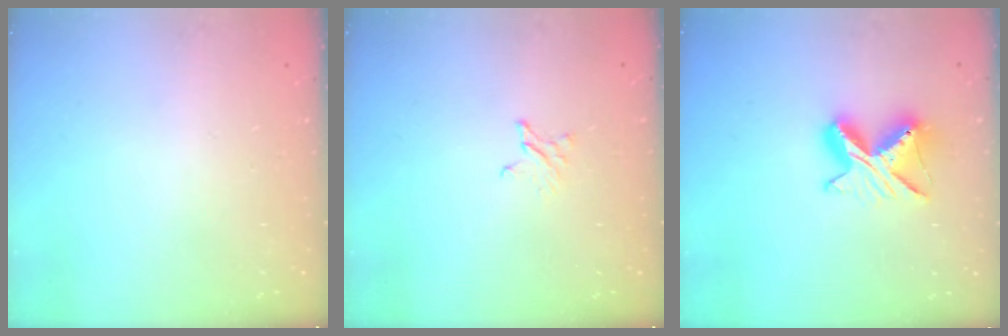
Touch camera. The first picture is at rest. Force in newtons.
{"total": 1.9, "press": 1.9, "slide": 0.3}
{"total": 9.1, "press": 9.1, "slide": 0.7}